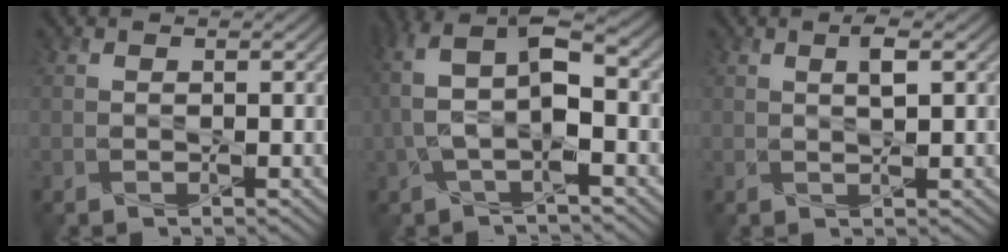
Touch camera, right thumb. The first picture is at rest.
{"total": 8.4, "force": [0.3, 3.4, 7.7], "torque": [-0.173, 0.019, -0.004]}
{"total": 2.0, "force": [0.8, 0.4, 1.8], "torque": [-0.035, 0.002, 0.014]}